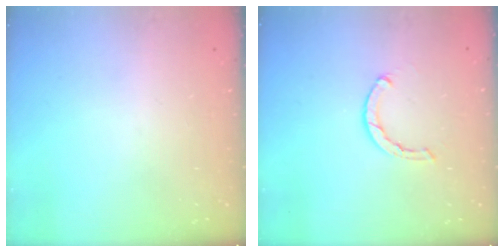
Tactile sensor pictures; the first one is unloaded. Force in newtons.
{"total": 2.1, "press": 2.1, "slide": 0.2}